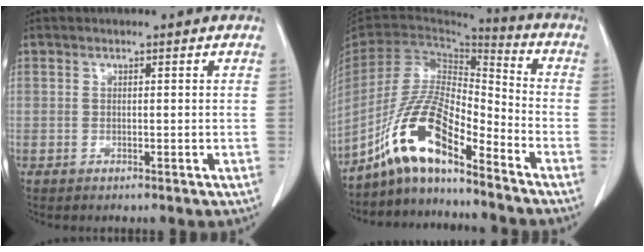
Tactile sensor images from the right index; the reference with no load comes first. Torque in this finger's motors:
{"motor_torque": [0.16, -0.09, 0.04, -0.04]}